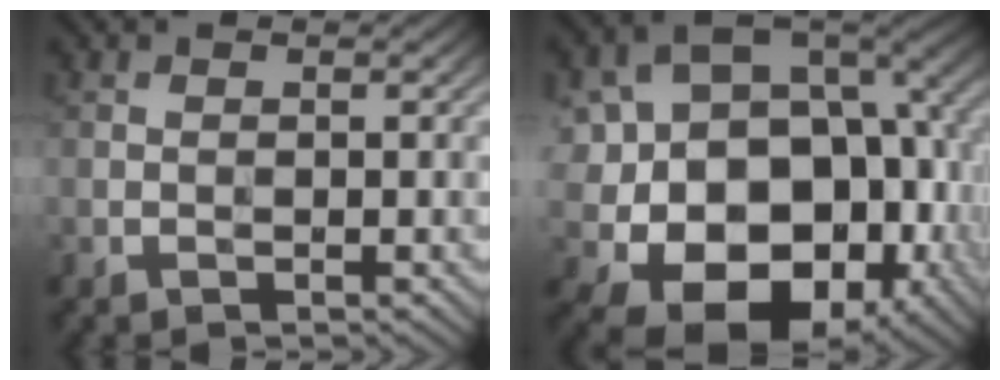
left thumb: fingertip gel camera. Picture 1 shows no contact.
{"total": 20.9, "force": [-5.3, 15.2, 13.5], "torque": [-0.248, -0.037, -0.053]}